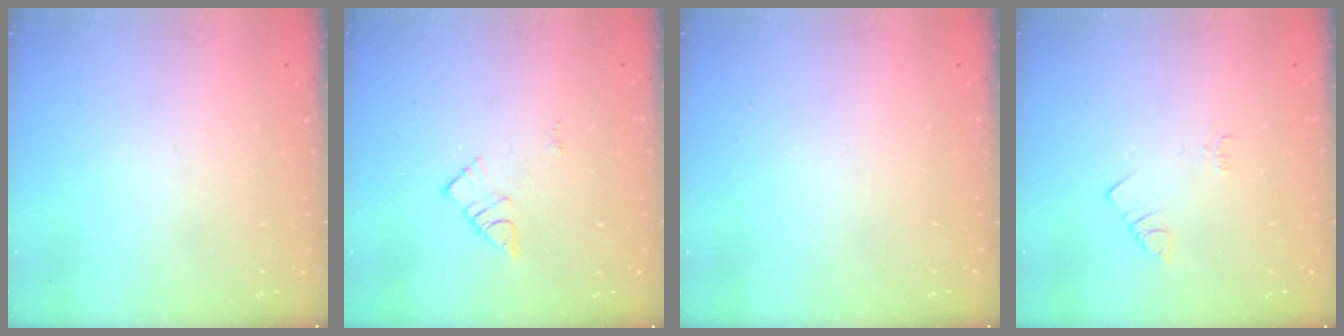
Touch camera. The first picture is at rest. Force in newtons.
{"total": 6.6, "press": 6.6, "slide": 0.7}
{"total": 0.0}
{"total": 1.4, "press": 1.4, "slide": 0.3}